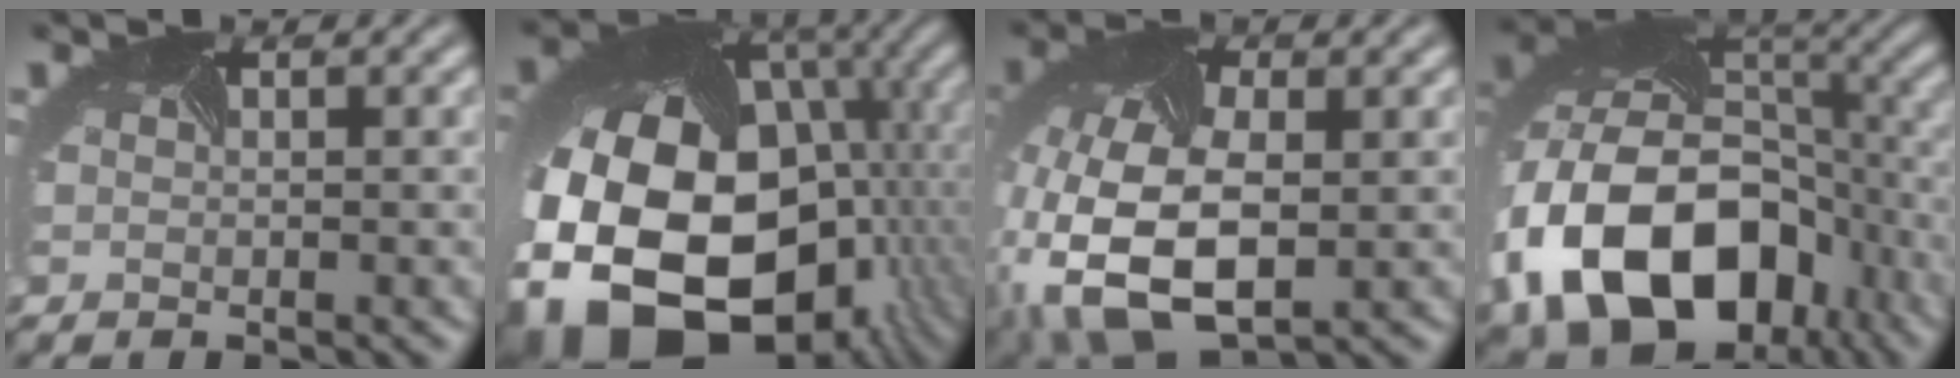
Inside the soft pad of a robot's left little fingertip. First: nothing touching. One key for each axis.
{"total": 22.0, "fx": -5.8, "fy": 15.9, "fz": 14.1, "tx": -0.318, "ty": -0.074, "tz": -0.075}
{"total": 12.7, "fx": -3.7, "fy": 7.5, "fz": 9.6, "tx": -0.233, "ty": -0.039, "tz": -0.054}
{"total": 16.5, "fx": -6.0, "fy": 11.9, "fz": 9.8, "tx": -0.208, "ty": -0.037, "tz": -0.090}